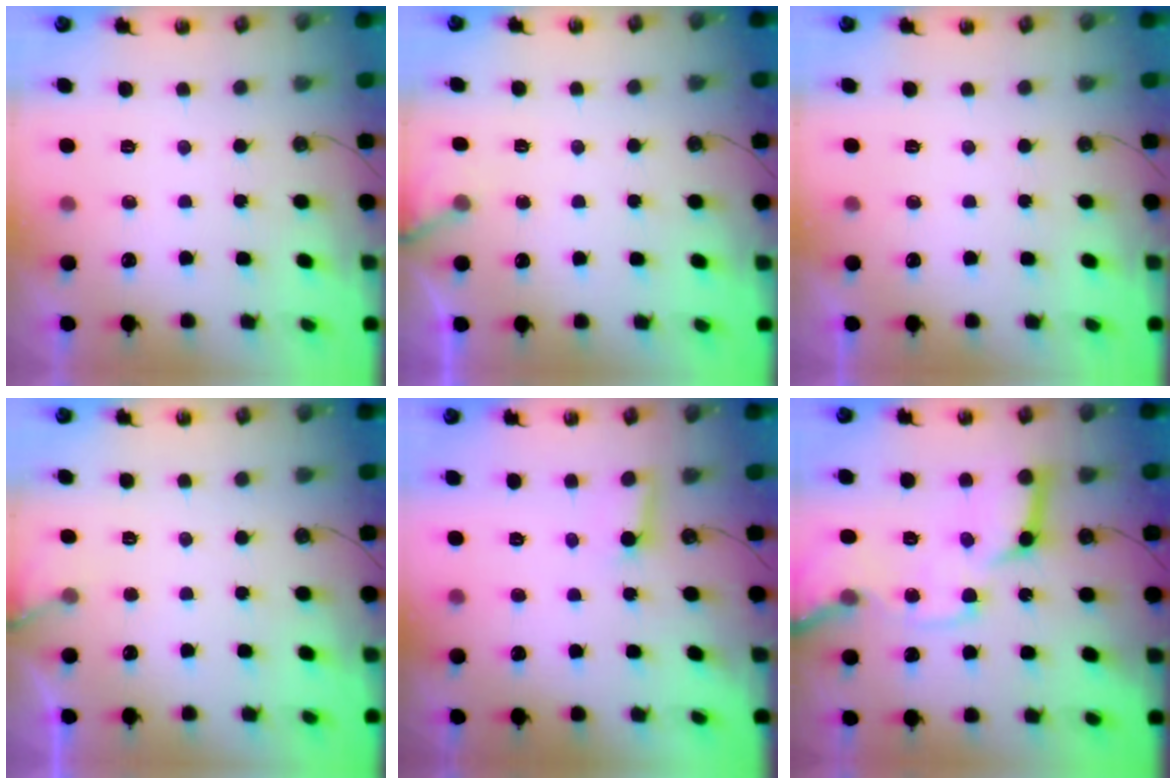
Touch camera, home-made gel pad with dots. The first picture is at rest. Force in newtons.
{"total": 3.6, "press": 3.6, "slide": 0.2}
{"total": 0.0}
{"total": 4.0, "press": 4.0, "slide": 0.3}
{"total": 2.8, "press": 2.8, "slide": 0.3}
{"total": 20.4, "press": 20.2, "slide": 2.7}